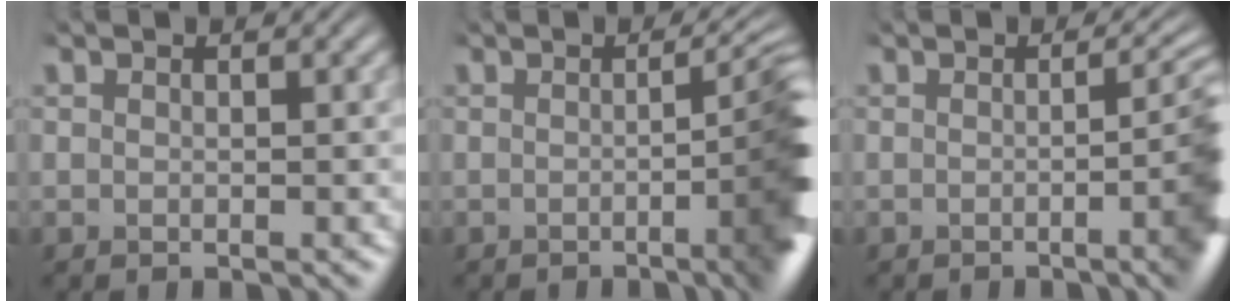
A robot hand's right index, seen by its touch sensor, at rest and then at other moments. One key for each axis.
{"total": 7.5, "fx": -1.5, "fy": 1.8, "fz": 7.1, "tx": -0.054, "ty": 0.005, "tz": -0.030}
{"total": 5.6, "fx": -1.3, "fy": 1.4, "fz": 5.3, "tx": -0.044, "ty": 0.004, "tz": -0.022}